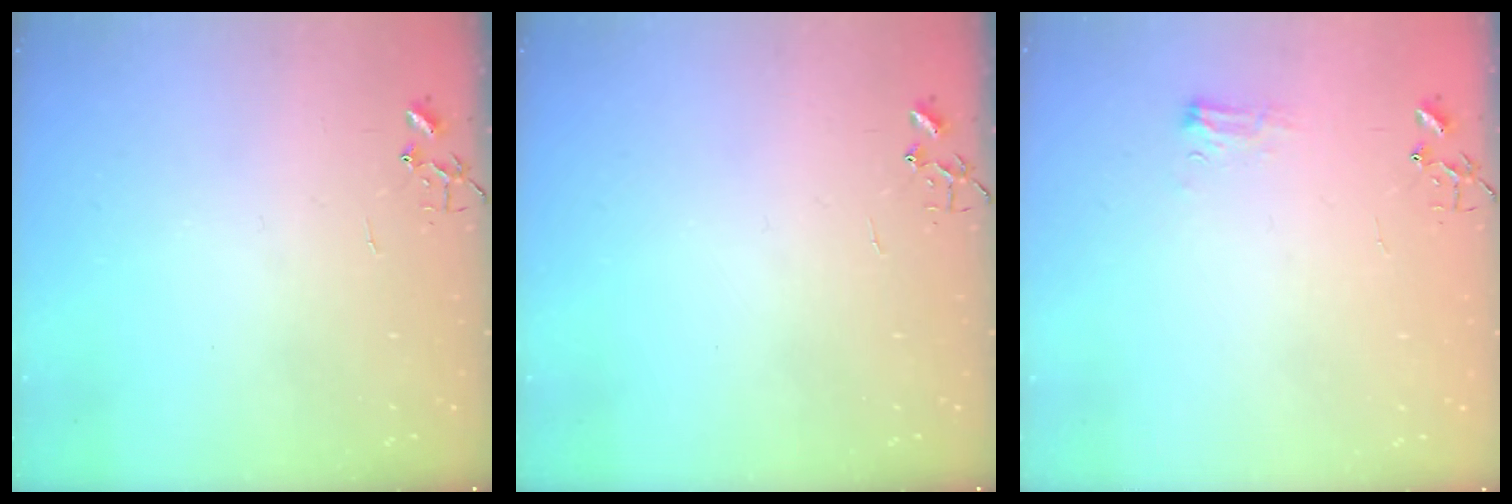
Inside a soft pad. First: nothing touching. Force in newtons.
{"total": 0.0}
{"total": 7.3, "press": 7.2, "slide": 0.9}